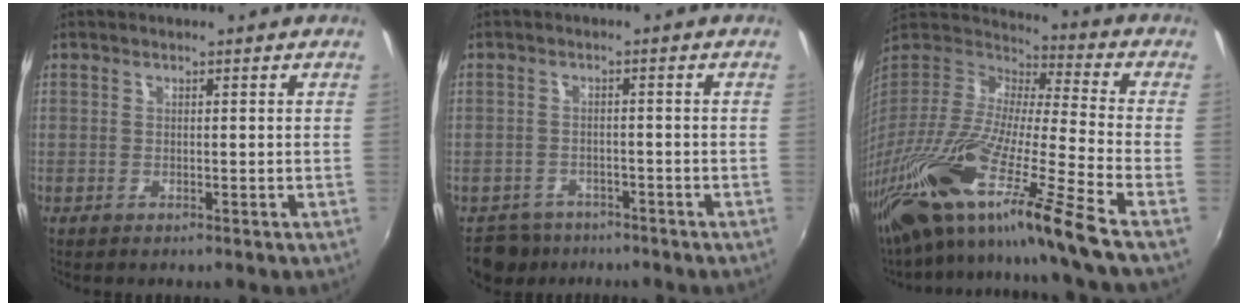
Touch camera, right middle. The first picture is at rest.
{"total": 5.5, "force": [-4.6, 3.0, 0.6], "torque": [-0.029, -0.001, -0.076]}
{"total": 25.6, "force": [-18.3, -1.4, 17.8], "torque": [-0.288, -0.068, -0.337]}